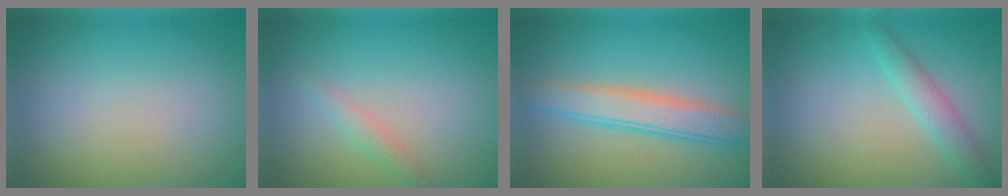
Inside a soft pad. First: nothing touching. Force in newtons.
{"total": 1.3, "press": 1.3, "slide": 0.1}
{"total": 4.1, "press": 4.1, "slide": 0.2}
{"total": 2.2, "press": 2.2, "slide": 0.1}